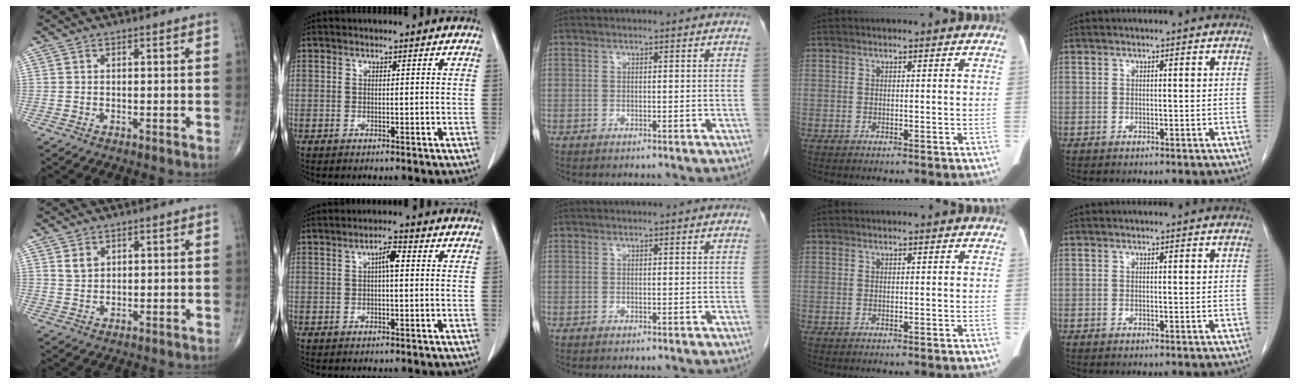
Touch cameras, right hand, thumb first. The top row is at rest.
{"thumb": {"total": 2.3, "force": [1.2, 1.5, 1.1], "torque": [-0.015, -0.007, 0.028]}, "index": {"total": 2.9, "force": [0.4, 0.6, 2.8], "torque": [-0.048, 0.006, 0.006]}}